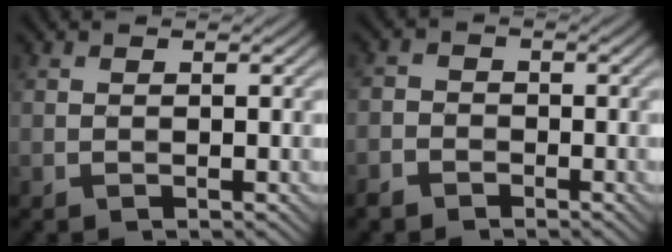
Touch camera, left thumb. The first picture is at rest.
{"total": 2.4, "force": [-1.6, 1.7, 0.3], "torque": [-0.011, 0.000, -0.036]}